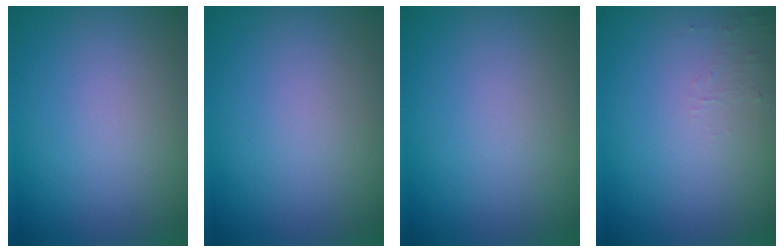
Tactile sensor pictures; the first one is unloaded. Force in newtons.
{"total": 0.0}
{"total": 0.0}
{"total": 0.9, "press": 0.9, "slide": 0.1}